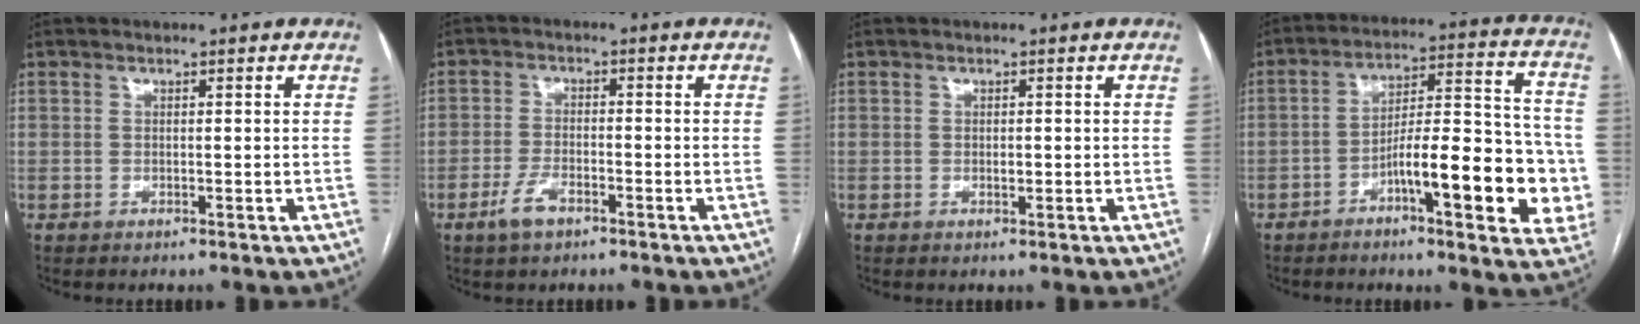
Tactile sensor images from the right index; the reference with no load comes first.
{"total": 4.2, "force": [-2.7, 1.7, 2.8], "torque": [-0.061, 0.000, -0.048]}
{"total": 1.0, "force": [-0.1, 0.5, 0.8], "torque": [-0.015, 0.000, -0.001]}
{"total": 17.4, "force": [-5.5, 4.1, 15.9], "torque": [-0.205, 0.028, -0.075]}